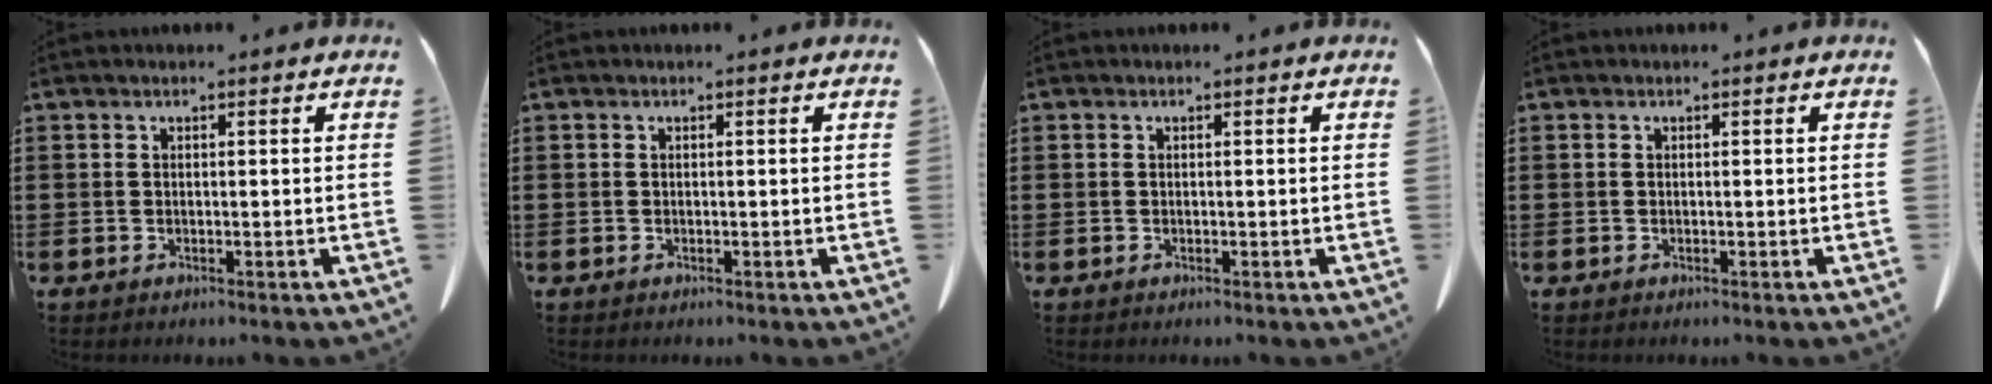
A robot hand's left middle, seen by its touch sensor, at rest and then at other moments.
{"total": 0.0}
{"total": 0.0}
{"total": 0.0}